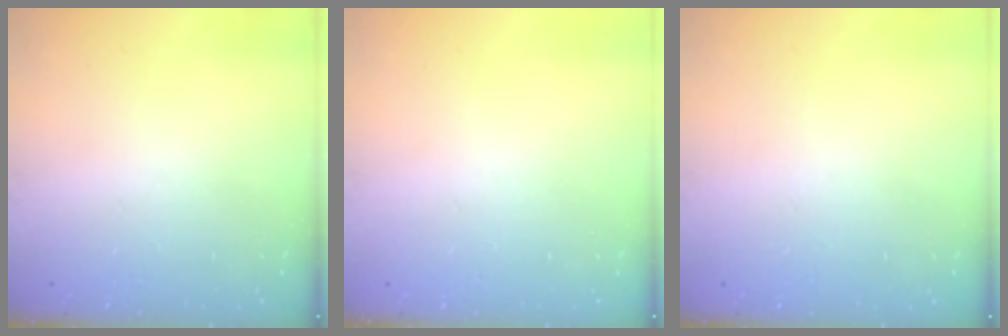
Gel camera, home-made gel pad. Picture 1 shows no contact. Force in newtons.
{"total": 0.0}
{"total": 0.0}